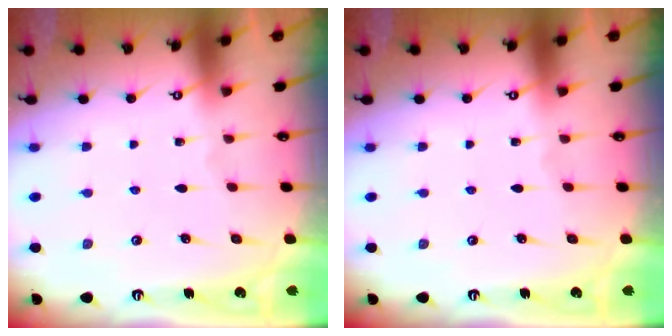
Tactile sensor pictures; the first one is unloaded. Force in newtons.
{"total": 0.0}